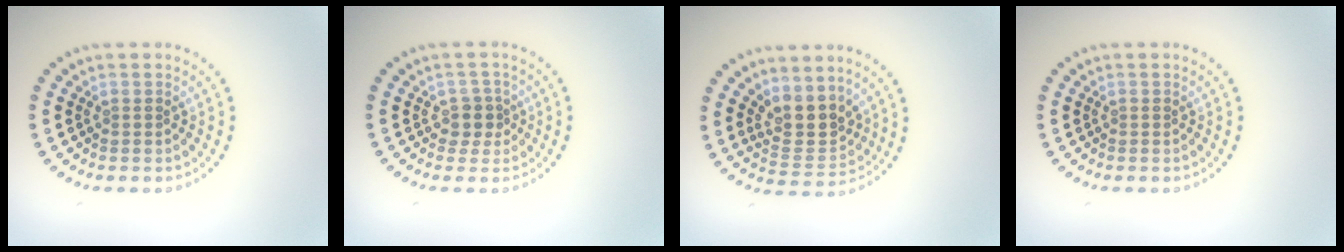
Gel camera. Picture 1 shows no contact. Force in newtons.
{"total": 1.8, "press": 1.4, "slide": 1.2}
{"total": 3.8, "press": 3.4, "slide": 1.8}
{"total": 0.0}